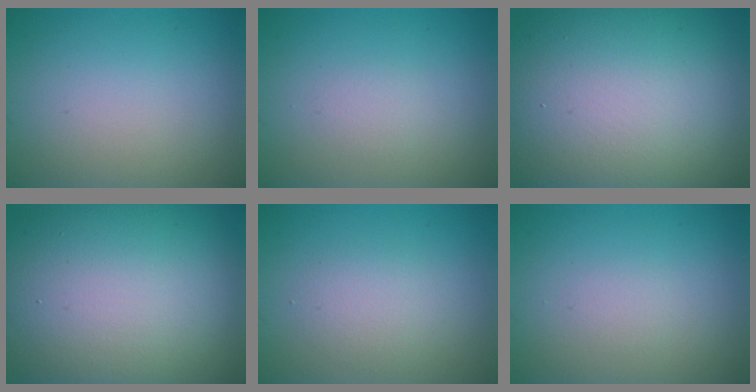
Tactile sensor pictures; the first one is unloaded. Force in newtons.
{"total": 0.9, "press": 0.9, "slide": 0.1}
{"total": 18.3, "press": 18.3, "slide": 0.7}
{"total": 18.4, "press": 18.4, "slide": 0.8}
{"total": 2.0, "press": 2.0, "slide": 0.1}
{"total": 0.7, "press": 0.7, "slide": 0.0}